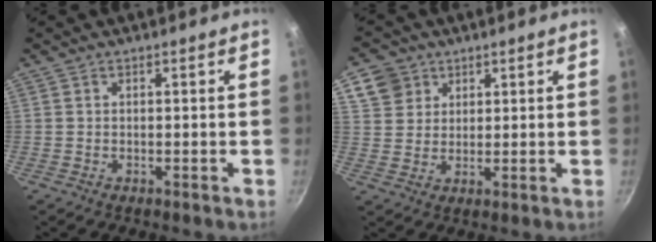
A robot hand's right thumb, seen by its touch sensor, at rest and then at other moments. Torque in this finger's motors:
{"motor_torque": [-1.26, 0.93, -0.07, 0.11, 0.10]}